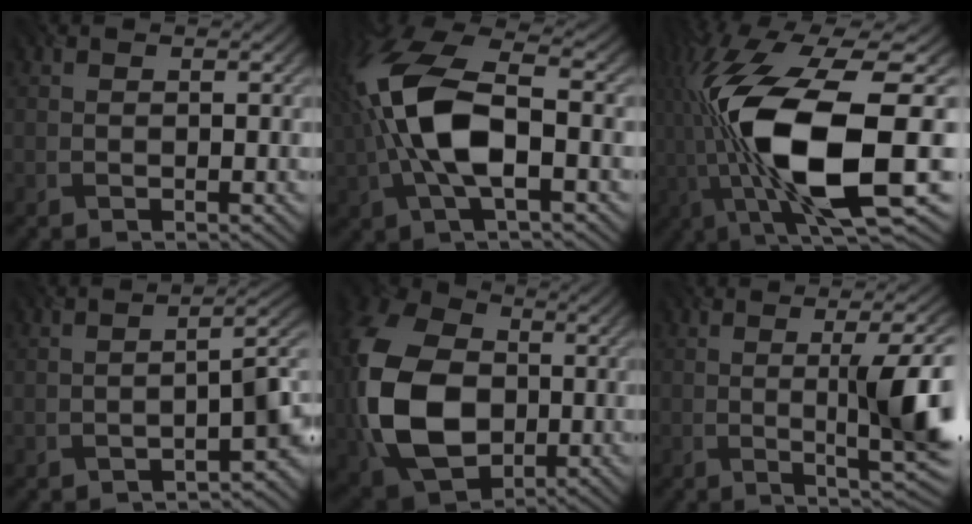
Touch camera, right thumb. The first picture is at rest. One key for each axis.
{"total": 13.2, "fx": -0.7, "fy": 5.9, "fz": 11.8, "tx": -0.272, "ty": 0.012, "tz": -0.018}
{"total": 18.7, "fx": -1.7, "fy": 6.4, "fz": 17.5, "tx": -0.363, "ty": -0.011, "tz": -0.017}
{"total": 5.0, "fx": -2.4, "fy": 1.3, "fz": 4.2, "tx": -0.054, "ty": 0.001, "tz": -0.035}
{"total": 17.1, "fx": -1.3, "fy": 12.2, "fz": 11.9, "tx": -0.306, "ty": -0.004, "tz": -0.034}
{"total": 10.6, "fx": -0.1, "fy": 1.8, "fz": 10.4, "tx": -0.154, "ty": 0.015, "tz": 0.005}